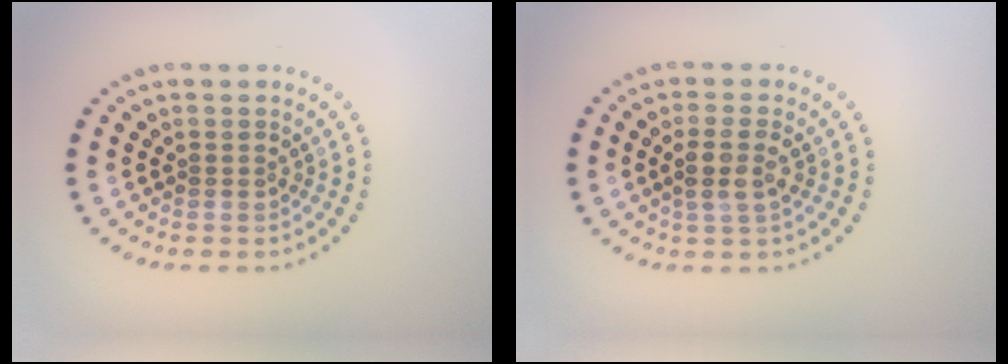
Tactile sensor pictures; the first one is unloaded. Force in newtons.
{"total": 2.5, "press": 2.2, "slide": 1.0}